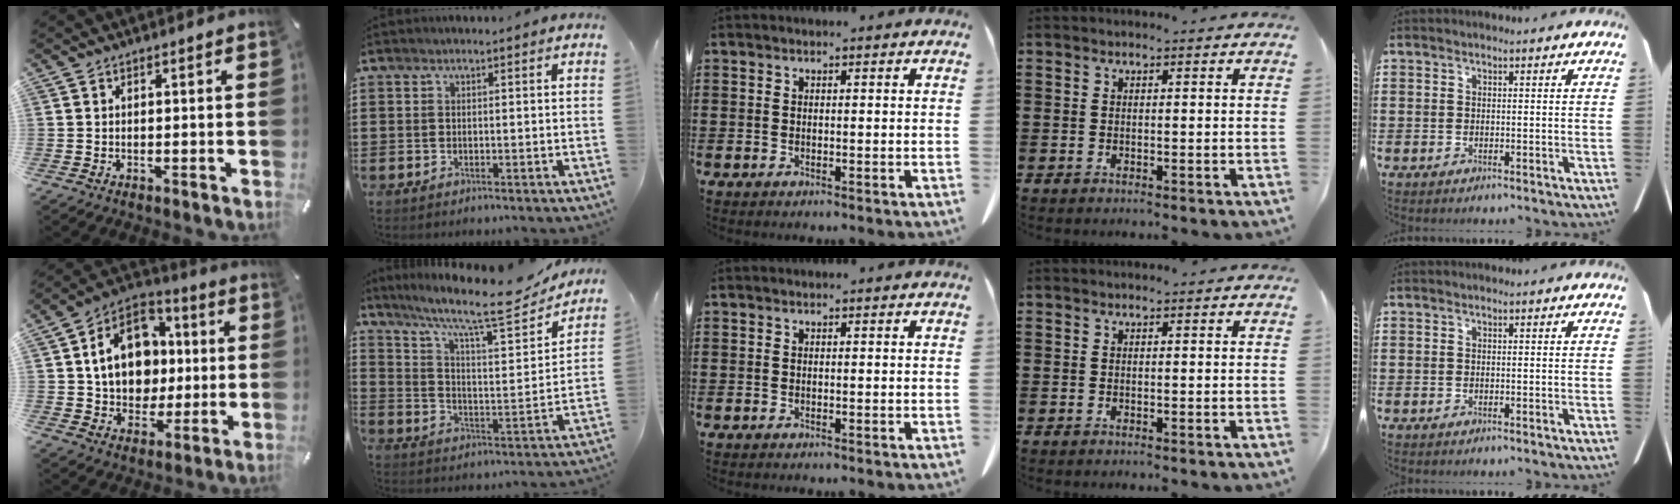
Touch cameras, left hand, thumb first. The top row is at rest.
{"thumb": {"total": 16.2, "force": [1.5, 13.4, 9.0], "torque": [-0.158, 0.004, 0.033]}, "index": {"total": 11.6, "force": [9.2, 1.7, 6.8], "torque": [-0.140, -0.056, 0.146]}}